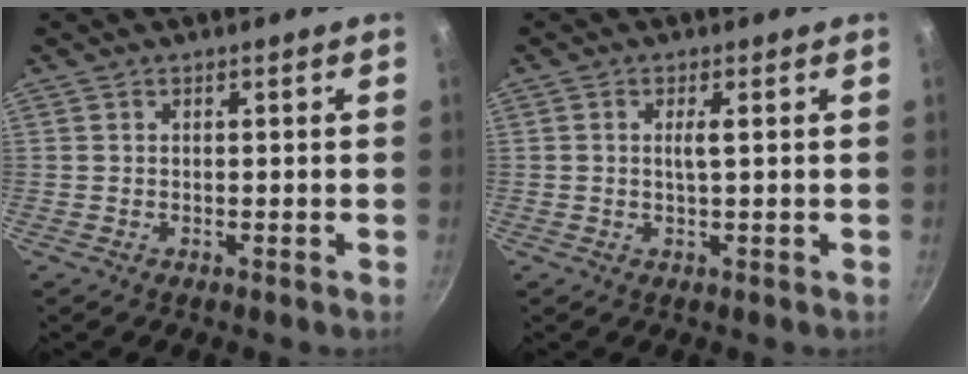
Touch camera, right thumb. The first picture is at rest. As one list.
[{"total": 2.0, "force": [0.3, 0.2, 2.0], "torque": [-0.042, 0.000, 0.007]}]